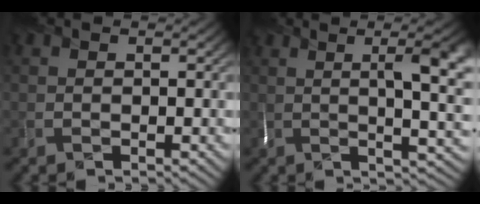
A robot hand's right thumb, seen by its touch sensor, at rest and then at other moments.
{"total": 11.1, "force": [1.9, 3.2, 10.4], "torque": [-0.114, 0.024, 0.025]}